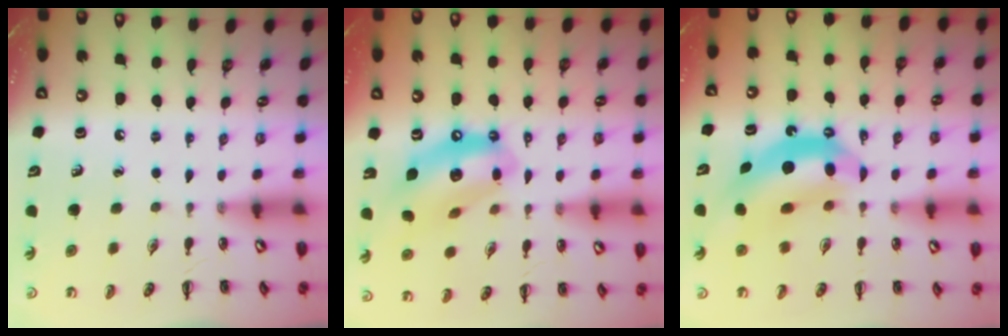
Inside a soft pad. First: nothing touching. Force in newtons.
{"total": 14.5, "press": 14.1, "slide": 3.7}
{"total": 11.4, "press": 10.9, "slide": 3.2}